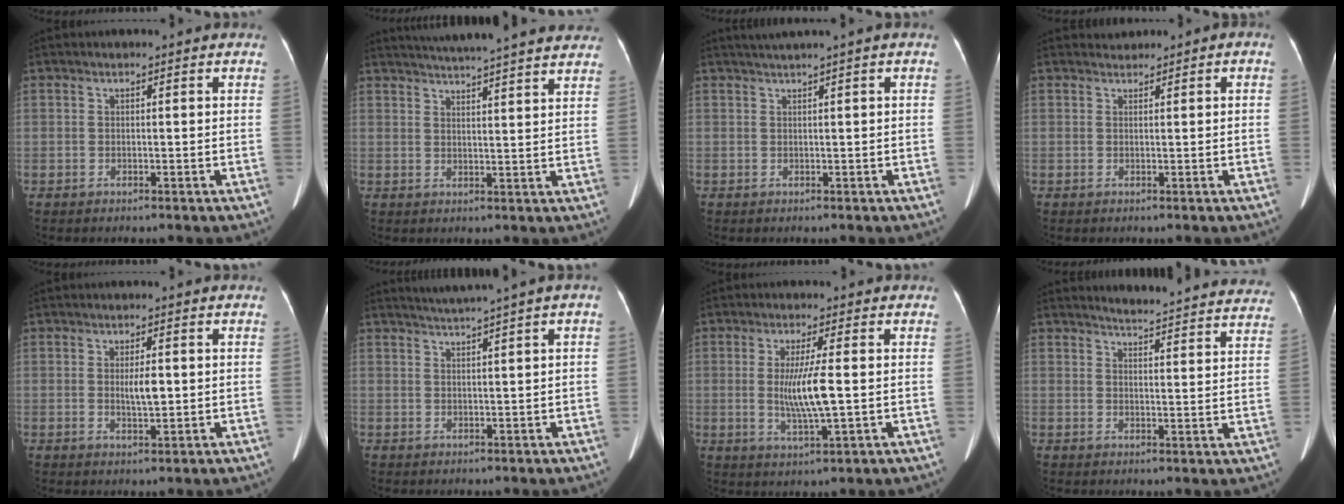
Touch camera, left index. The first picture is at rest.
{"total": 21.4, "force": [19.4, 1.6, 8.9], "torque": [-0.144, 0.003, 0.244]}
{"total": 1.5, "force": [1.1, -0.2, 1.0], "torque": [-0.019, 0.014, 0.026]}
{"total": 0.9, "force": [0.7, 0.6, 0.1], "torque": [0.000, 0.016, 0.012]}
{"total": 3.1, "force": [0.0, 0.8, 3.0], "torque": [-0.055, -0.005, 0.000]}
{"total": 3.0, "force": [2.2, -0.8, 1.8], "torque": [-0.035, 0.008, 0.045]}
{"total": 6.7, "force": [-0.1, 0.2, 6.7], "torque": [-0.138, -0.018, -0.002]}
{"total": 20.9, "force": [20.2, 1.9, 5.1], "torque": [-0.057, -0.068, 0.222]}